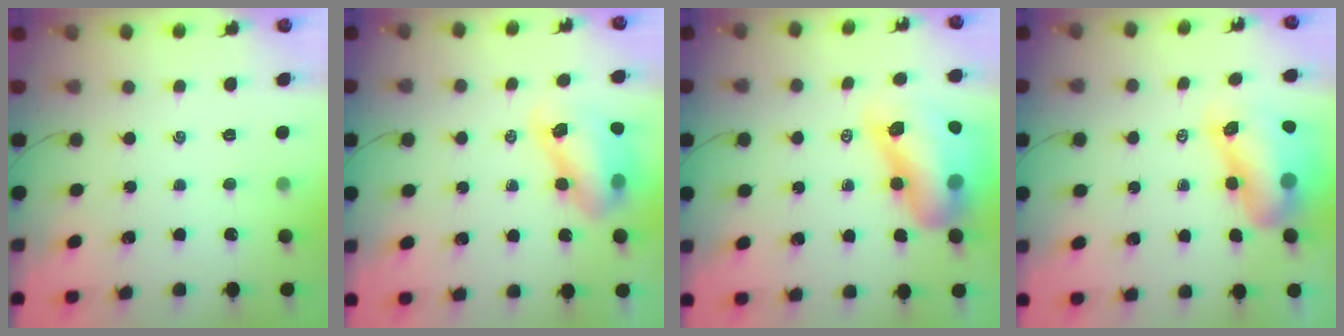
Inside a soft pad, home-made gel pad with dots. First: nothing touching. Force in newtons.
{"total": 9.0, "press": 8.8, "slide": 2.1}
{"total": 16.0, "press": 15.4, "slide": 4.4}
{"total": 11.3, "press": 10.8, "slide": 3.4}